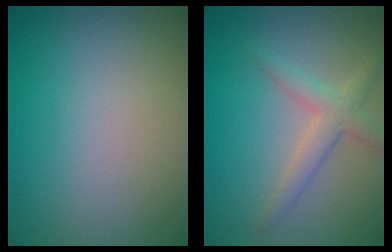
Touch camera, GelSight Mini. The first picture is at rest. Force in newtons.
{"total": 2.6, "press": 2.6, "slide": 0.2}